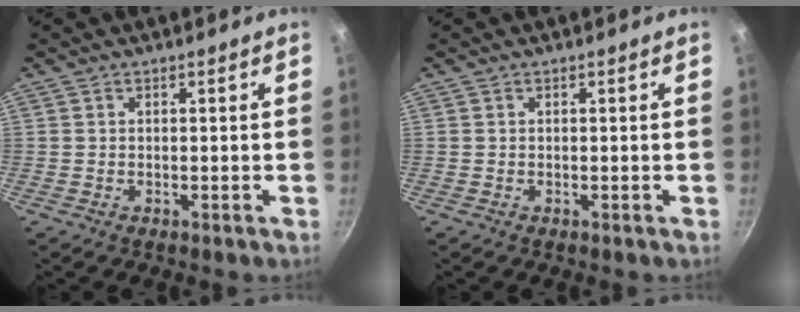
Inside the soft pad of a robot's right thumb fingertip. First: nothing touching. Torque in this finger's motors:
{"motor_torque": [-0.33, 0.18, -0.19, -0.19, 0.05]}